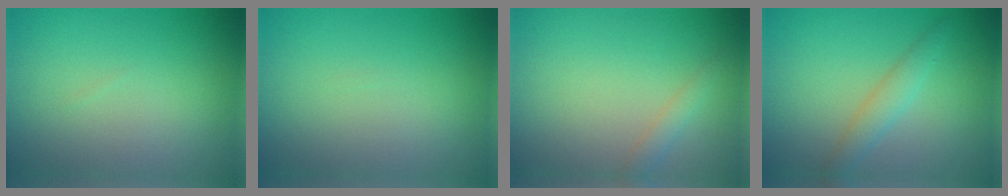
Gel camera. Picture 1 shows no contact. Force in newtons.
{"total": 0.0}
{"total": 1.3, "press": 1.3, "slide": 0.1}
{"total": 1.6, "press": 1.6, "slide": 0.1}